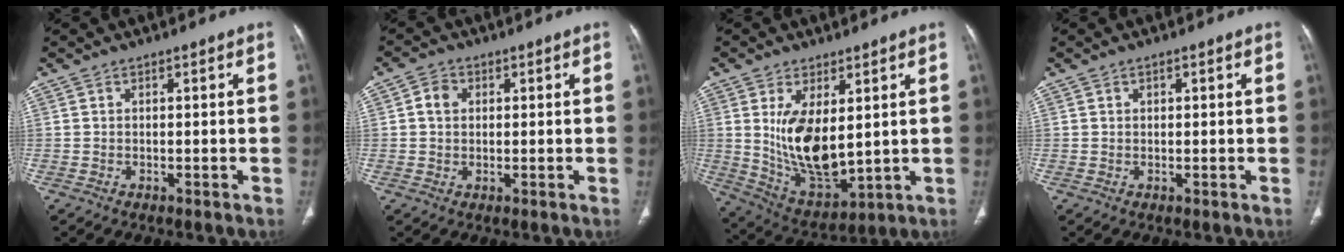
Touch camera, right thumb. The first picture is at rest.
{"total": 3.4, "force": [0.7, 2.9, 1.7], "torque": [-0.020, 0.004, 0.012]}
{"total": 13.8, "force": [2.3, 6.9, 11.7], "torque": [-0.197, -0.028, 0.067]}
{"total": 0.8, "force": [0.3, 0.5, 0.5], "torque": [-0.003, 0.000, 0.004]}